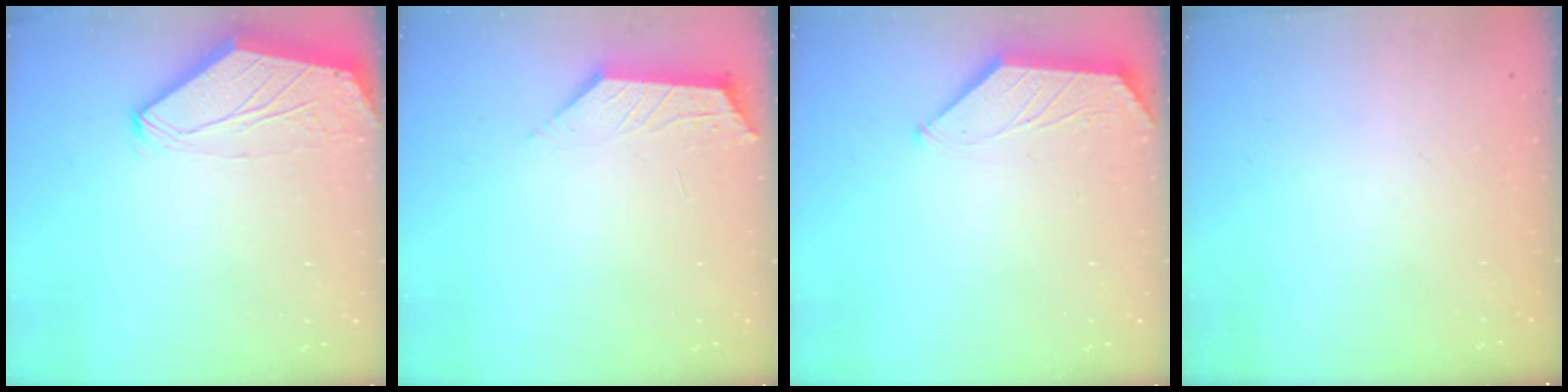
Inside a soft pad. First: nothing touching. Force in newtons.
{"total": 1.9, "press": 1.8, "slide": 0.5}
{"total": 0.5, "press": 0.4, "slide": 0.3}
{"total": 0.0}